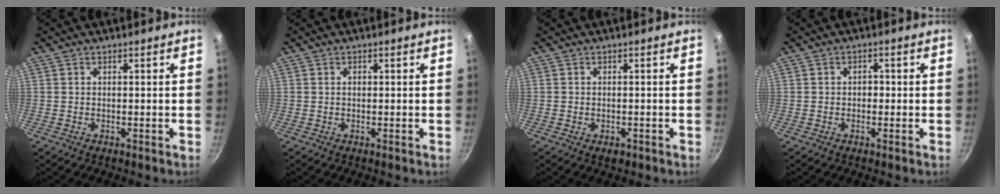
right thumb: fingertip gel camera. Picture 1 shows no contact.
{"total": 0.7, "force": [0.1, 0.6, 0.5], "torque": [-0.006, 0.005, 0.001]}
{"total": 1.7, "force": [-0.8, 1.1, 1.1], "torque": [-0.016, 0.001, -0.011]}
{"total": 1.7, "force": [-0.3, 1.4, 1.0], "torque": [-0.007, 0.007, -0.007]}